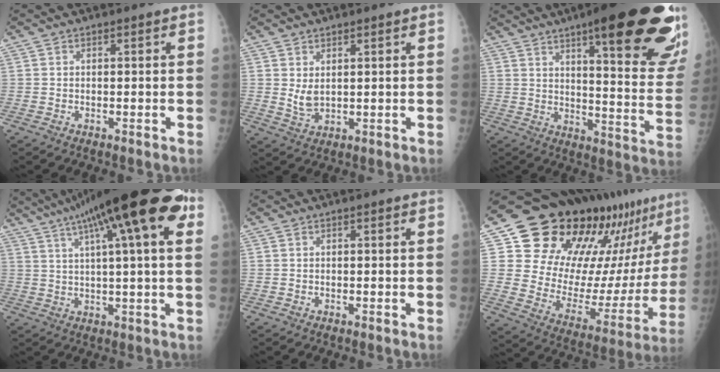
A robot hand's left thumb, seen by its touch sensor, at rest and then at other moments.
{"total": 3.4, "force": [1.3, 1.9, 2.4], "torque": [-0.038, -0.018, 0.033]}
{"total": 29.1, "force": [17.1, 6.0, 22.7], "torque": [-0.230, -0.060, 0.230]}
{"total": 23.2, "force": [10.5, 4.7, 20.1], "torque": [-0.314, 0.025, 0.155]}
{"total": 0.0}
{"total": 27.3, "force": [18.7, 12.0, 15.8], "torque": [-0.197, -0.078, 0.278]}